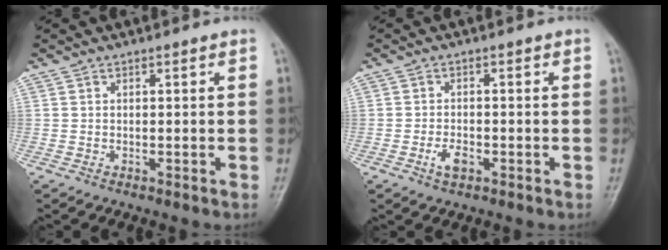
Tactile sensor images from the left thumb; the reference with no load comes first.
{"total": 3.0, "force": [-1.3, 1.7, 2.1], "torque": [-0.038, 0.004, -0.023]}